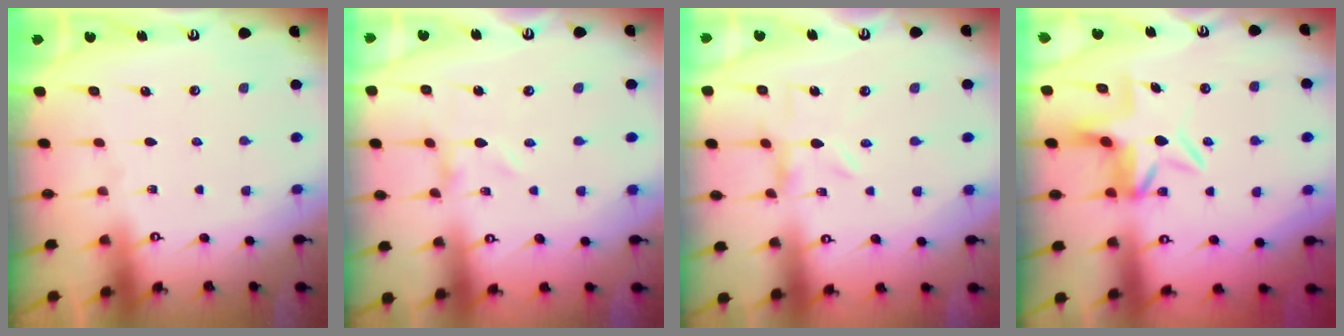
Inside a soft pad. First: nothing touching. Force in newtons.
{"total": 0.0}
{"total": 2.9, "press": 2.9, "slide": 0.4}
{"total": 6.5, "press": 6.0, "slide": 2.6}